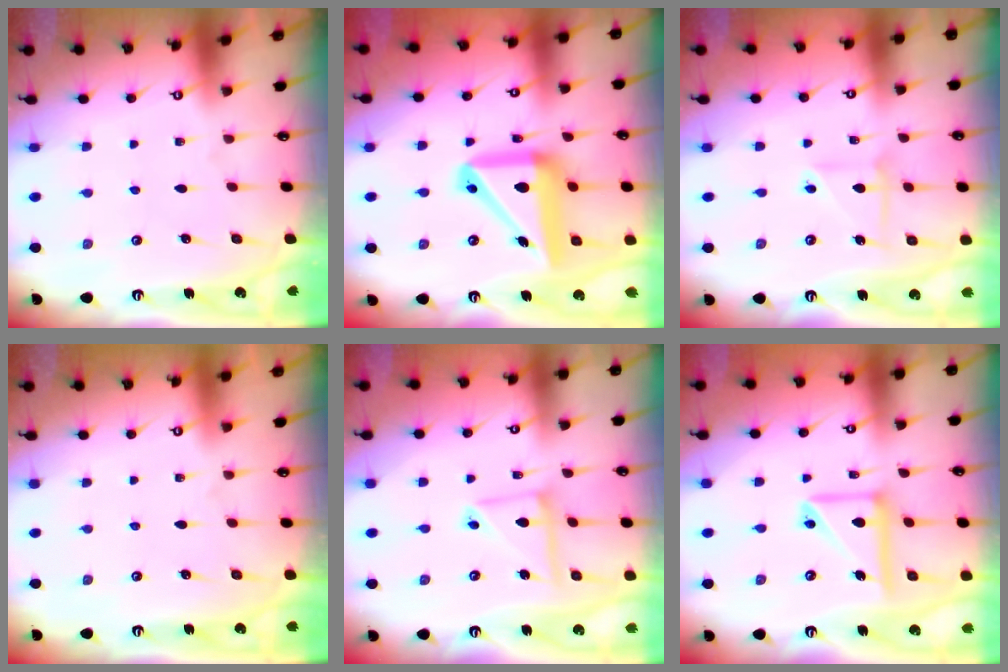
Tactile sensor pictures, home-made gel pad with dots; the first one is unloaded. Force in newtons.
{"total": 17.4, "press": 17.2, "slide": 2.5}
{"total": 5.7, "press": 5.6, "slide": 1.1}
{"total": 0.0}
{"total": 9.0, "press": 9.0, "slide": 0.8}
{"total": 14.1, "press": 13.9, "slide": 2.3}